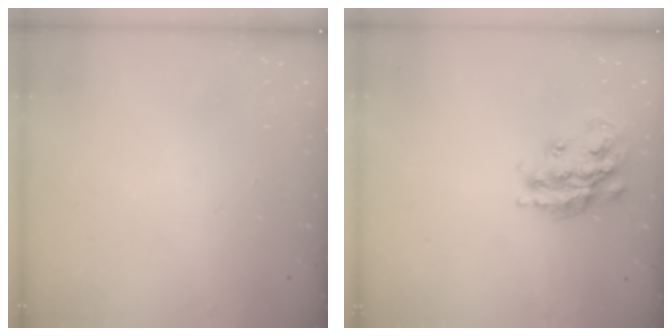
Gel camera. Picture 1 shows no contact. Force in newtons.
{"total": 19.7, "press": 19.6, "slide": 1.4}